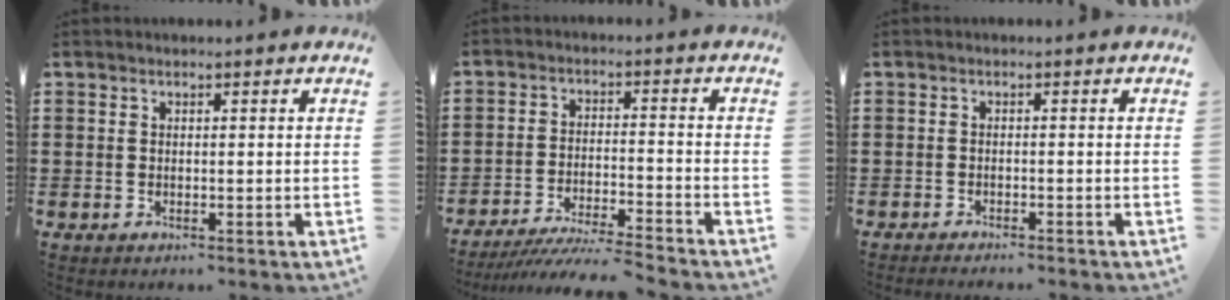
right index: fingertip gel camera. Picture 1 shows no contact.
{"total": 5.4, "force": [-5.1, -0.6, 1.7], "torque": [-0.036, -0.018, -0.101]}
{"total": 1.2, "force": [-1.1, -0.2, 0.1], "torque": [-0.005, -0.003, -0.022]}